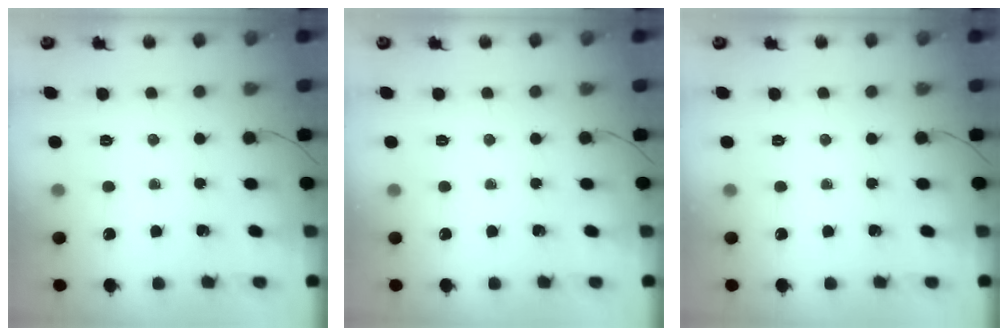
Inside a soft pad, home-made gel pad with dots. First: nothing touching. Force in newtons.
{"total": 0.0}
{"total": 0.0}